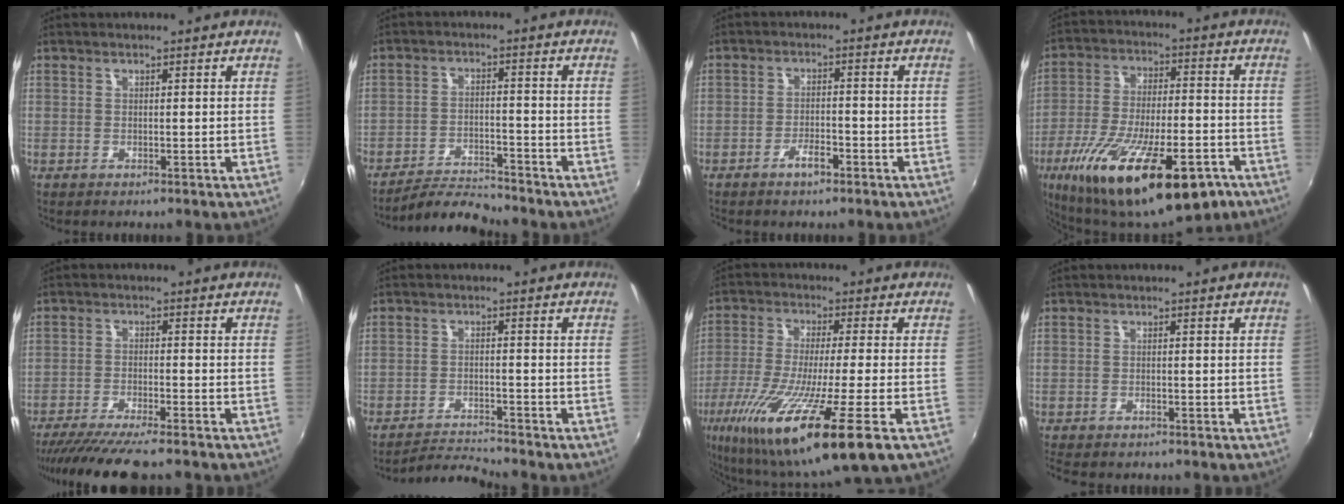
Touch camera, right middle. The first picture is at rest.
{"total": 7.4, "force": [-7.2, 0.1, 1.7], "torque": [-0.048, 0.000, -0.128]}
{"total": 3.4, "force": [-2.4, 1.1, 2.1], "torque": [-0.048, 0.002, -0.041]}
{"total": 25.6, "force": [-14.3, 8.9, 19.2], "torque": [-0.348, -0.051, -0.219]}
{"total": 11.2, "force": [-9.7, 0.5, 5.6], "torque": [-0.121, -0.032, -0.159]}
{"total": 5.2, "force": [-5.1, -1.1, 0.5], "torque": [-0.031, -0.001, -0.096]}
{"total": 19.7, "force": [-10.3, 0.6, 16.8], "torque": [-0.333, -0.071, -0.182]}
{"total": 3.2, "force": [-2.8, 1.0, 1.3], "torque": [-0.035, -0.015, -0.046]}